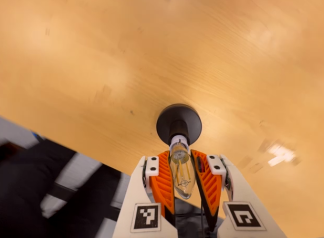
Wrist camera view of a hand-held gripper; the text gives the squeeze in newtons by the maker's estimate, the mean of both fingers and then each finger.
{"total": 20.0, "left": 18.6, "right": 21.4}